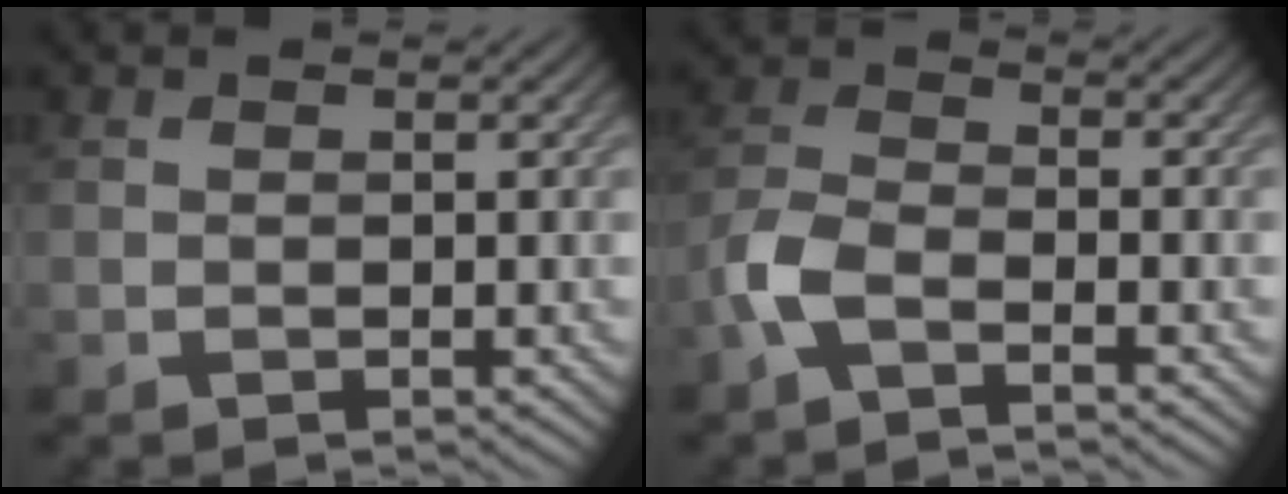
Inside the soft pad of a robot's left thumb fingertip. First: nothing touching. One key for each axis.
{"total": 4.8, "fx": -2.9, "fy": 2.0, "fz": 3.2, "tx": -0.078, "ty": -0.002, "tz": -0.076}